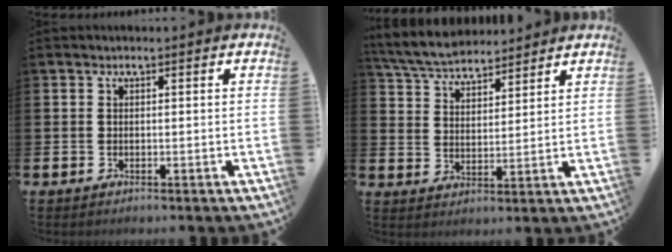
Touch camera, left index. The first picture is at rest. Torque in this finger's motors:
{"motor_torque": [0.98, -1.16, 0.37, 0.07]}